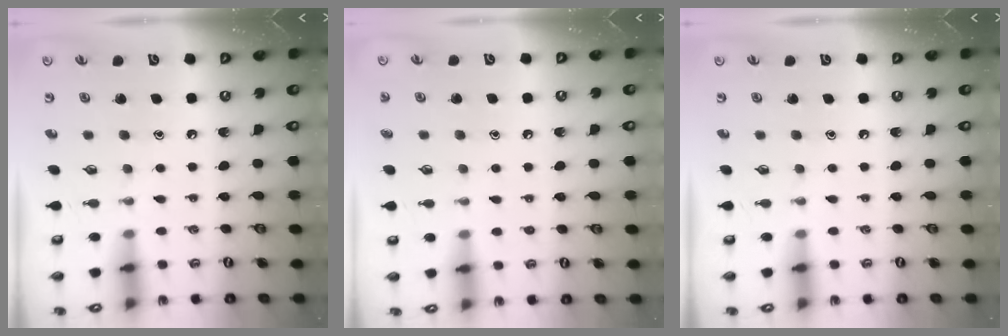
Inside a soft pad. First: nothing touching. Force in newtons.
{"total": 3.5, "press": 3.5, "slide": 0.4}
{"total": 0.0}